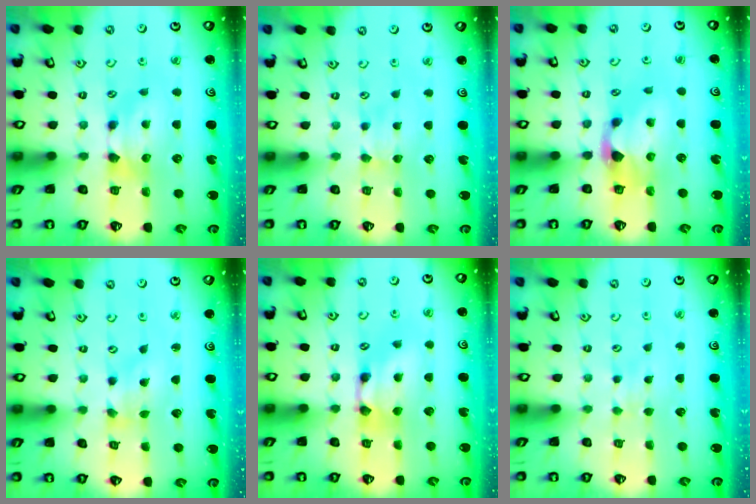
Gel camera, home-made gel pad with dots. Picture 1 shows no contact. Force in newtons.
{"total": 2.4, "press": 2.3, "slide": 0.6}
{"total": 2.3, "press": 1.9, "slide": 1.2}
{"total": 1.6, "press": 1.2, "slide": 1.1}
{"total": 3.0, "press": 3.0, "slide": 0.2}
{"total": 3.7, "press": 3.7, "slide": 0.4}